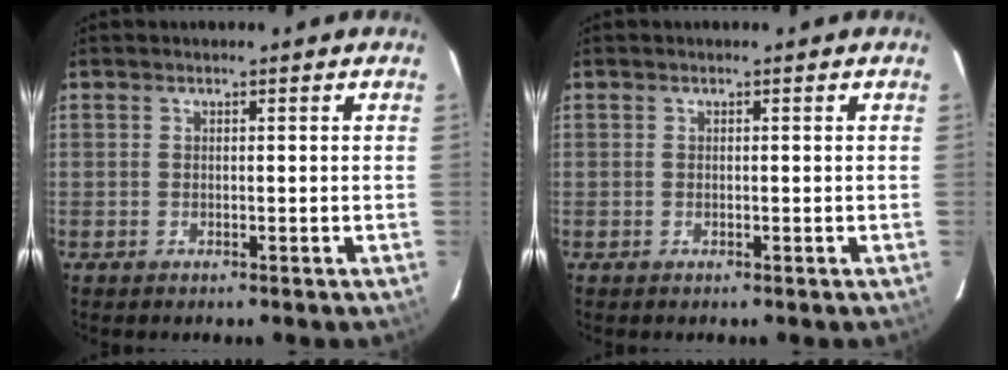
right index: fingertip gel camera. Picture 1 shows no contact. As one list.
[{"total": 0.0}]